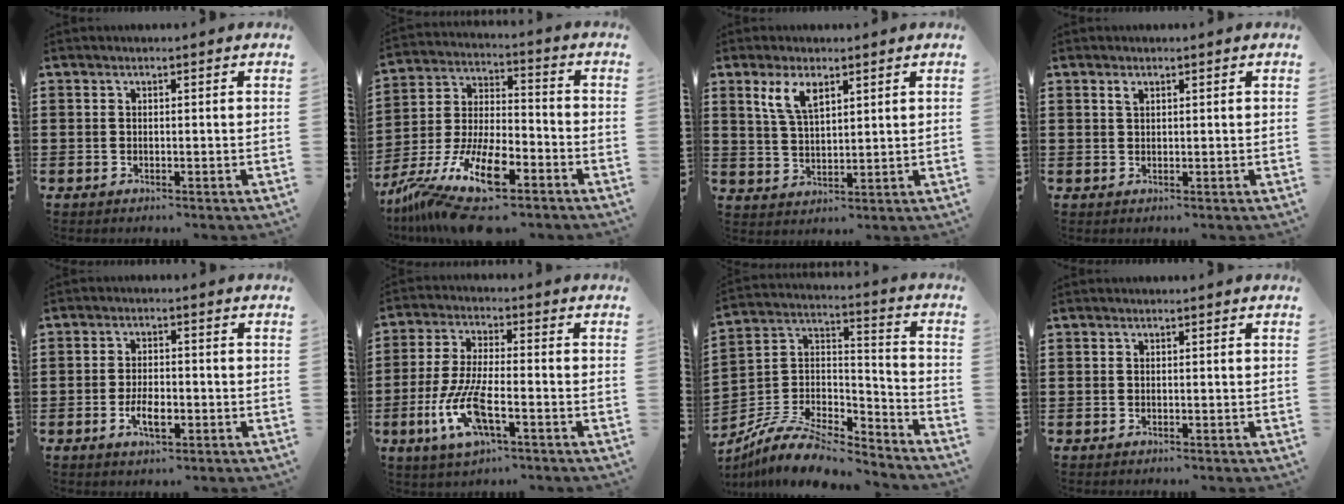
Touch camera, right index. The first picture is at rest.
{"total": 13.9, "force": [-8.6, 4.9, 9.8], "torque": [-0.207, 0.018, -0.158]}
{"total": 5.1, "force": [2.8, 2.2, 3.6], "torque": [-0.081, 0.006, 0.049]}
{"total": 0.9, "force": [0.6, 0.4, 0.6], "torque": [-0.014, 0.001, 0.010]}
{"total": 4.3, "force": [-1.7, 1.8, 3.5], "torque": [-0.061, 0.003, -0.029]}
{"total": 9.5, "force": [-3.9, 2.8, 8.1], "torque": [-0.192, -0.017, -0.076]}
{"total": 9.4, "force": [-7.9, 3.3, 4.0], "torque": [-0.086, 0.013, -0.156]}
{"total": 0.0}